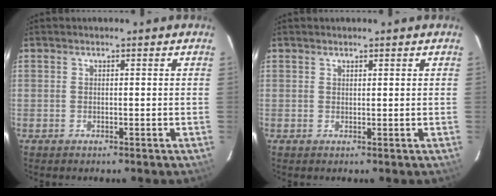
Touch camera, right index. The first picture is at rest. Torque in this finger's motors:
{"motor_torque": [-0.15, -0.01, 0.10, 0.01]}